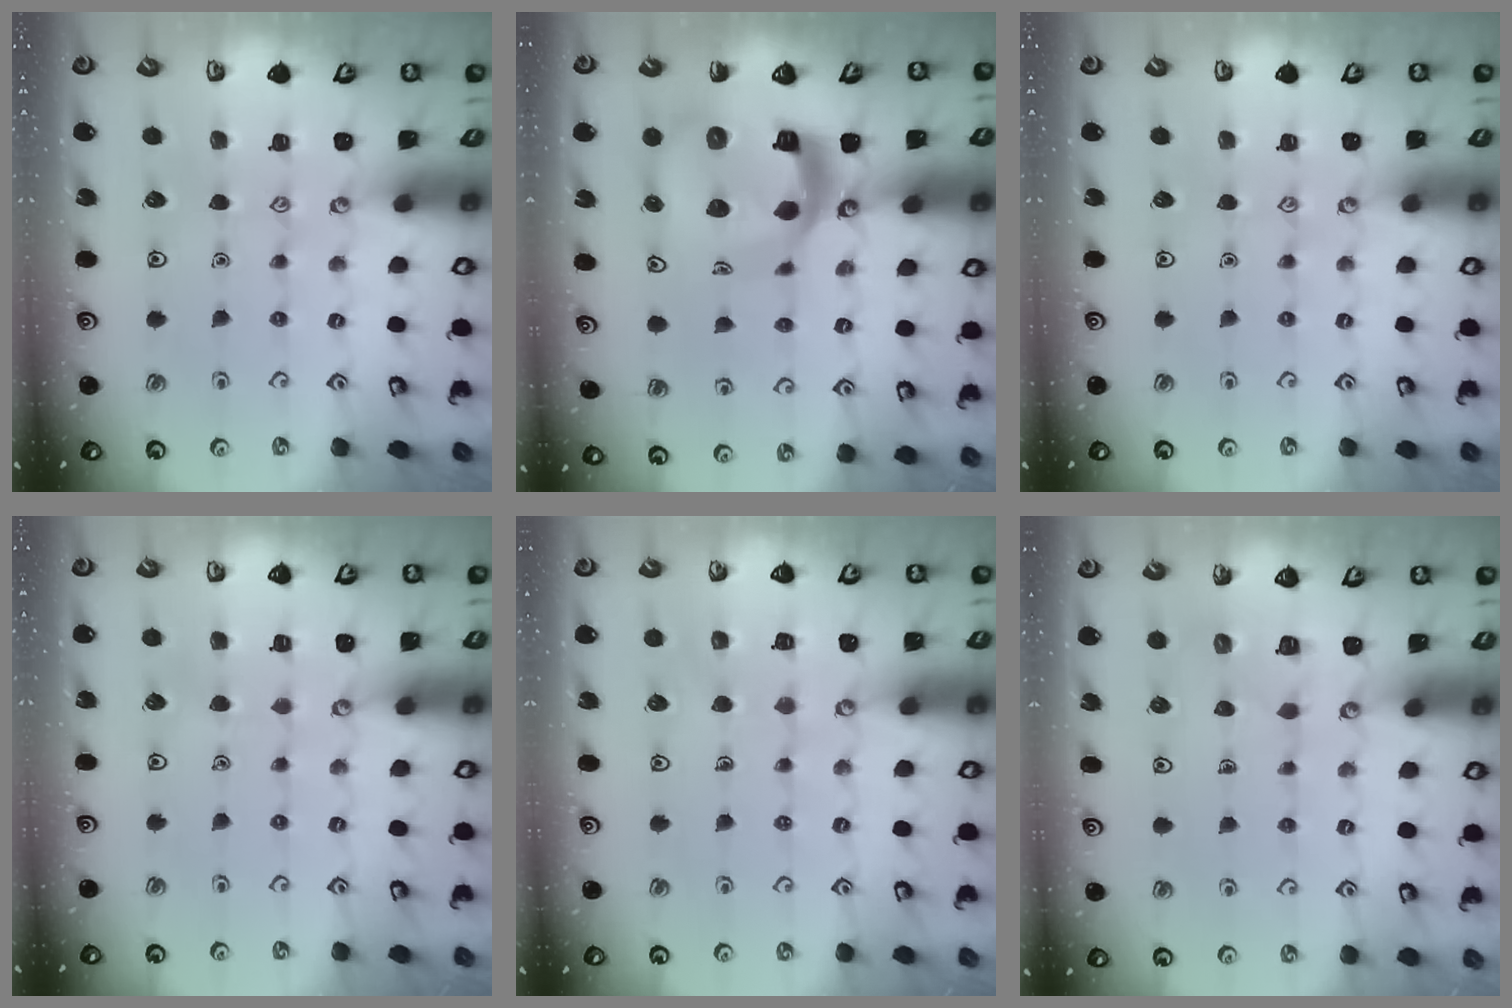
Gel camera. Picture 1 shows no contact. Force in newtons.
{"total": 12.9, "press": 12.8, "slide": 1.6}
{"total": 0.0}
{"total": 1.4, "press": 1.4, "slide": 0.1}
{"total": 6.0, "press": 6.0, "slide": 0.5}
{"total": 2.2, "press": 2.2, "slide": 0.1}